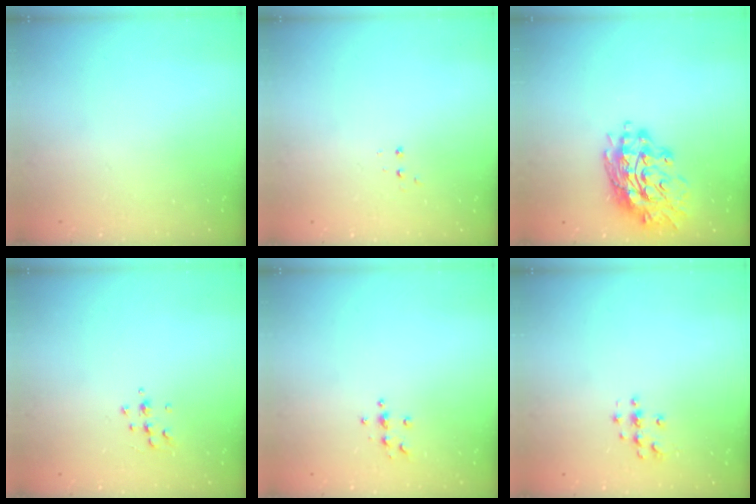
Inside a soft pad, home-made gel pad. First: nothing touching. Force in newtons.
{"total": 2.8, "press": 2.8, "slide": 0.5}
{"total": 16.9, "press": 16.8, "slide": 1.2}
{"total": 6.3, "press": 6.2, "slide": 1.0}
{"total": 3.9, "press": 3.9, "slide": 0.5}
{"total": 3.8, "press": 3.8, "slide": 0.4}